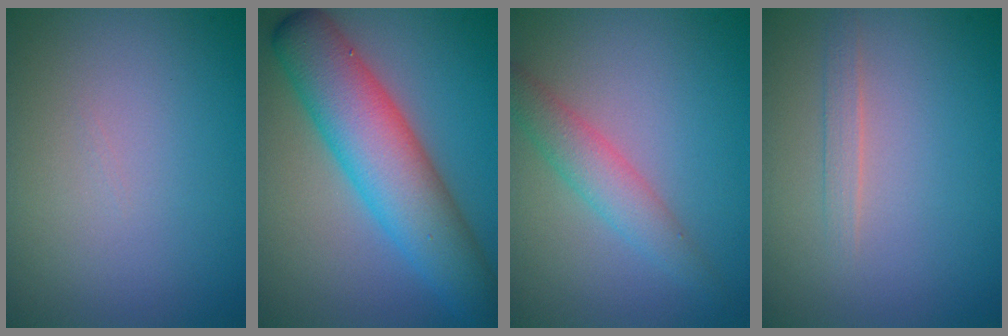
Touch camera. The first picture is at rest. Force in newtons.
{"total": 8.5, "press": 8.5, "slide": 0.2}
{"total": 2.8, "press": 2.8, "slide": 0.1}
{"total": 1.1, "press": 1.1, "slide": 0.1}